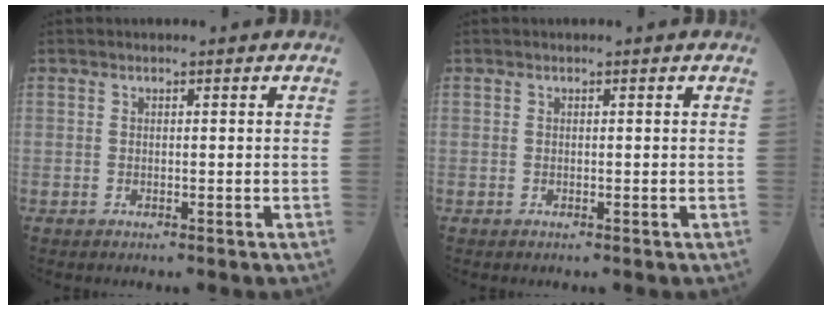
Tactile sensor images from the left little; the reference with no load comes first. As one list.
[{"total": 0.0}]